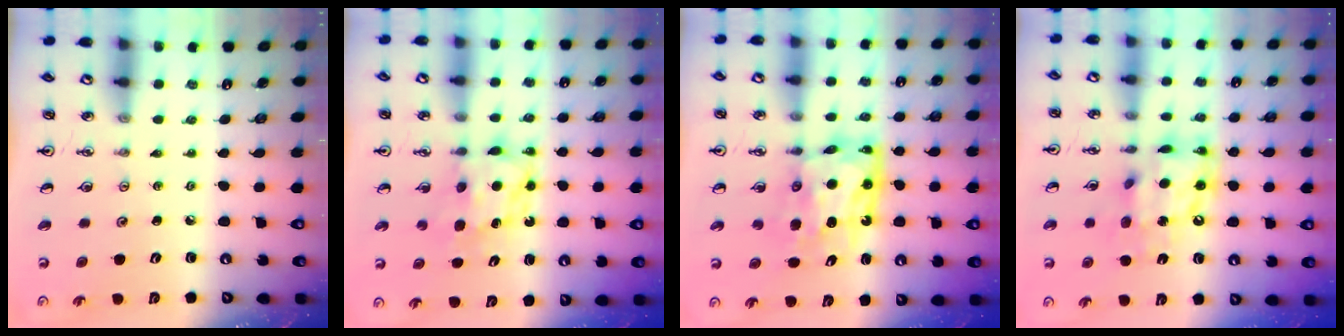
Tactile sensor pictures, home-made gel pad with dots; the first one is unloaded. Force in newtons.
{"total": 7.2, "press": 7.2, "slide": 0.3}
{"total": 10.6, "press": 10.5, "slide": 1.3}
{"total": 14.1, "press": 14.1, "slide": 1.2}